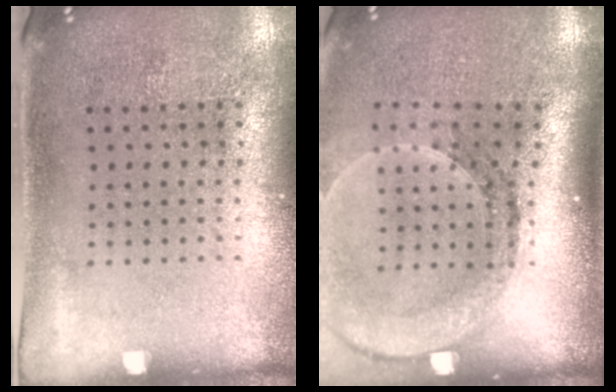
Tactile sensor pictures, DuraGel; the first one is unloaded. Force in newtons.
{"total": 2.8, "press": 2.1, "slide": 1.9}